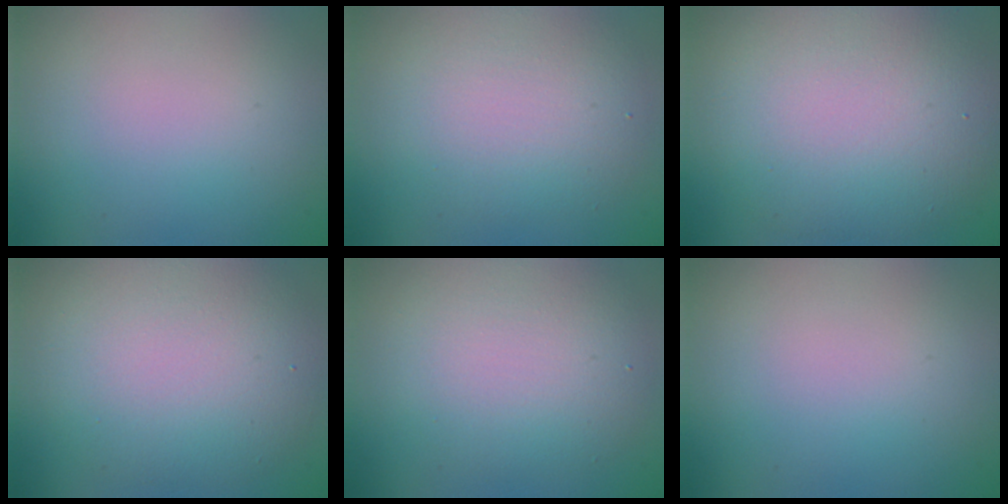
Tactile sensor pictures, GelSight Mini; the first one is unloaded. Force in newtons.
{"total": 4.8, "press": 4.8, "slide": 0.3}
{"total": 9.7, "press": 9.7, "slide": 0.7}
{"total": 7.6, "press": 7.6, "slide": 0.6}
{"total": 5.4, "press": 5.4, "slide": 0.3}
{"total": 0.0}